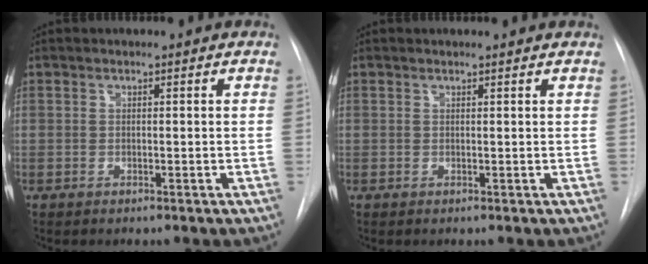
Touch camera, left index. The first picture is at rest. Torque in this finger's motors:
{"motor_torque": [0.09, -0.10, -0.16, 0.03]}